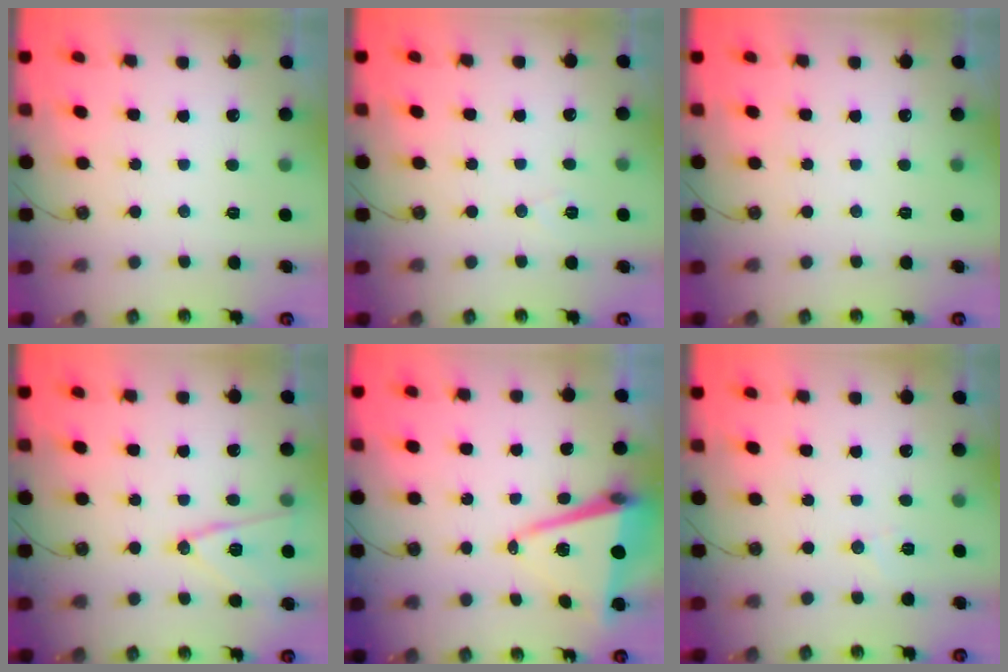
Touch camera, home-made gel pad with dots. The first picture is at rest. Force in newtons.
{"total": 5.5, "press": 3.2, "slide": 4.4}
{"total": 0.0}
{"total": 13.0, "press": 12.7, "slide": 2.8}
{"total": 11.2, "press": 10.5, "slide": 4.1}
{"total": 4.8, "press": 4.7, "slide": 1.0}